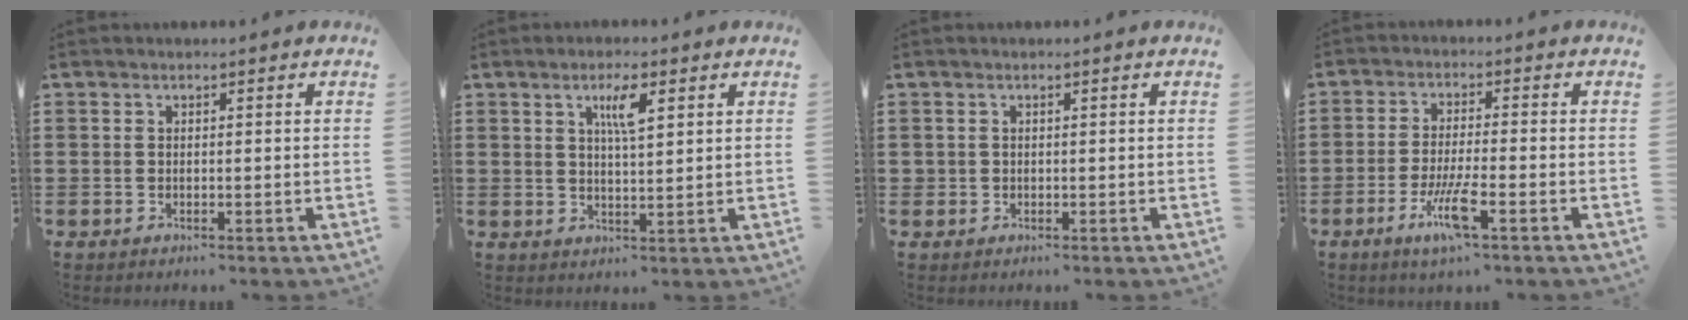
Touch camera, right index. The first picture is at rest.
{"total": 4.4, "force": [2.0, 1.0, 3.8], "torque": [-0.073, 0.006, 0.031]}
{"total": 0.7, "force": [0.0, 0.7, 0.1], "torque": [-0.004, 0.005, 0.000]}
{"total": 6.3, "force": [-3.2, 0.6, 5.5], "torque": [-0.113, -0.013, -0.061]}